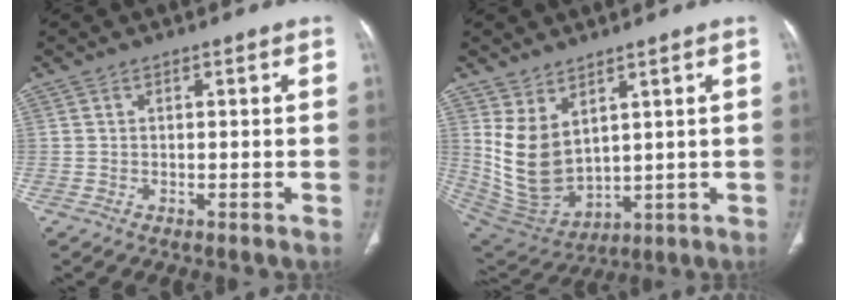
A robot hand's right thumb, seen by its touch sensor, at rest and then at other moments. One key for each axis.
{"total": 11.8, "fx": 3.9, "fy": 7.3, "fz": 8.4, "tx": -0.144, "ty": -0.028, "tz": 0.109}